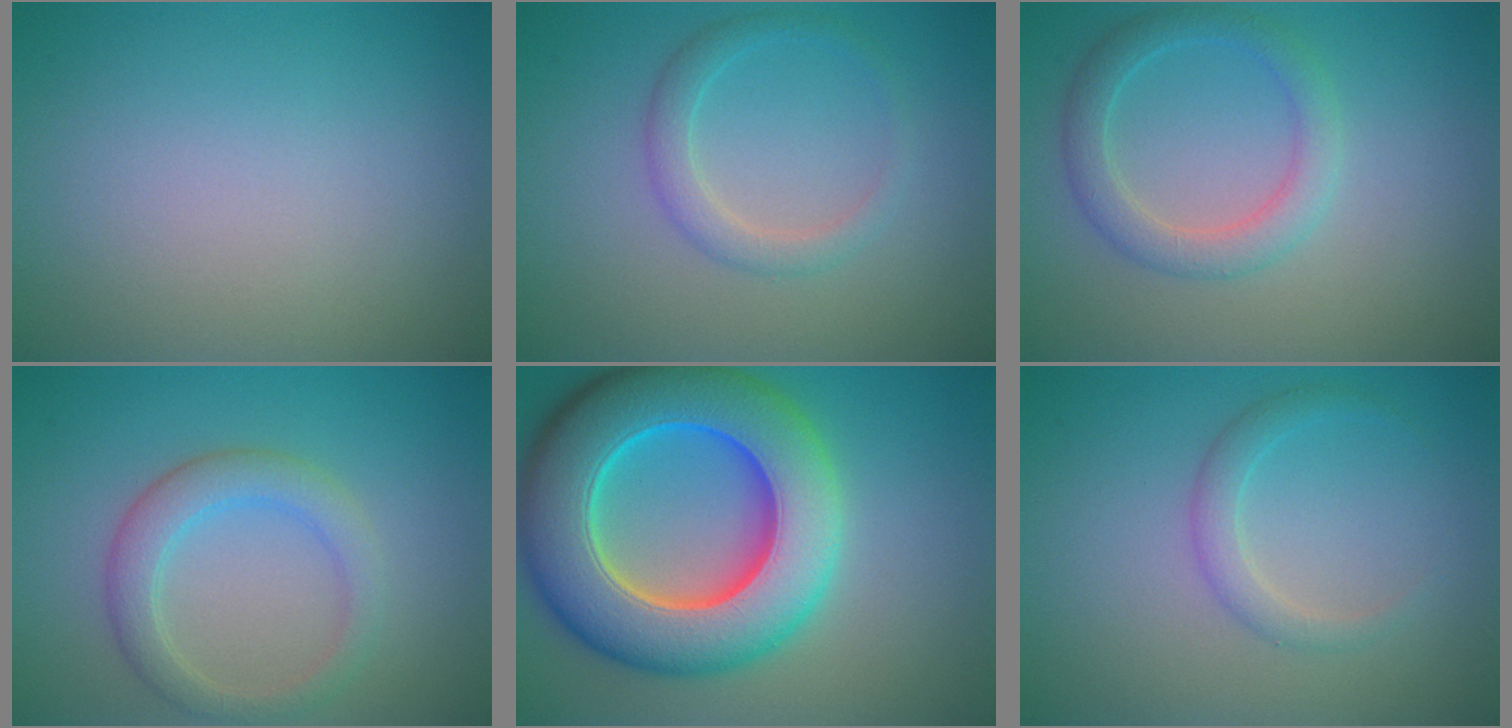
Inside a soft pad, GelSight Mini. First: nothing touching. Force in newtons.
{"total": 2.1, "press": 2.1, "slide": 0.1}
{"total": 3.0, "press": 3.0, "slide": 0.2}
{"total": 3.3, "press": 3.3, "slide": 0.3}
{"total": 13.5, "press": 13.5, "slide": 0.4}
{"total": 1.8, "press": 1.8, "slide": 0.1}